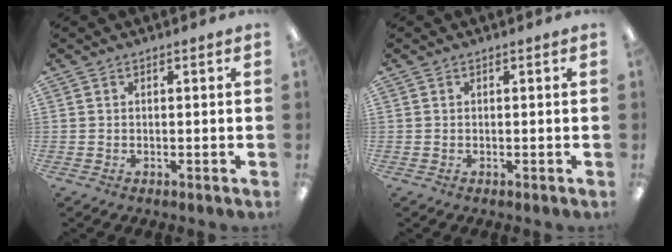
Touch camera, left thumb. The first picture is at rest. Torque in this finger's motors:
{"motor_torque": [-0.01, 0.00, -0.02, 0.00, 0.00]}